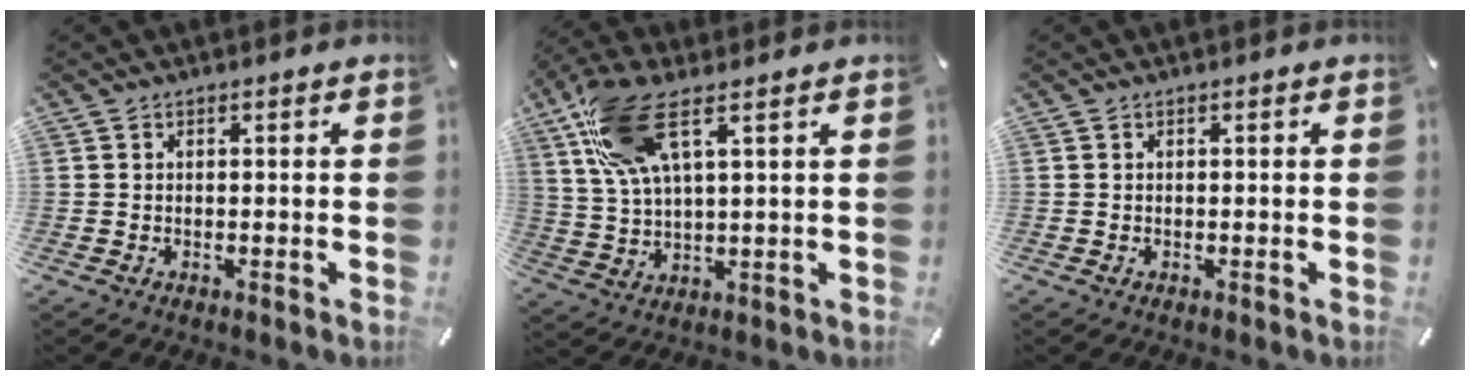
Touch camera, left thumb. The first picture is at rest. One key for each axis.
{"total": 12.8, "fx": 6.6, "fy": 4.9, "fz": 9.9, "tx": -0.215, "ty": -0.005, "tz": 0.125}
{"total": 0.0}